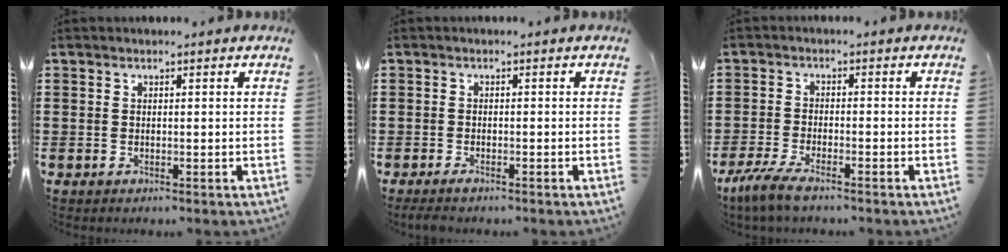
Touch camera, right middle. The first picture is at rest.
{"total": 1.0, "force": [-0.8, 0.2, 0.5], "torque": [-0.012, -0.003, -0.016]}
{"total": 4.5, "force": [-3.7, 0.6, 2.5], "torque": [-0.069, -0.011, -0.078]}